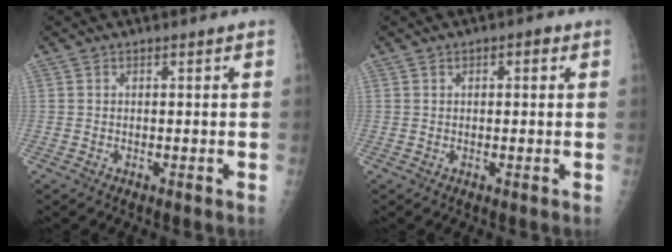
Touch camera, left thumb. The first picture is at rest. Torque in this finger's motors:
{"motor_torque": [-0.20, 0.14, -0.10, -0.01, -0.03]}